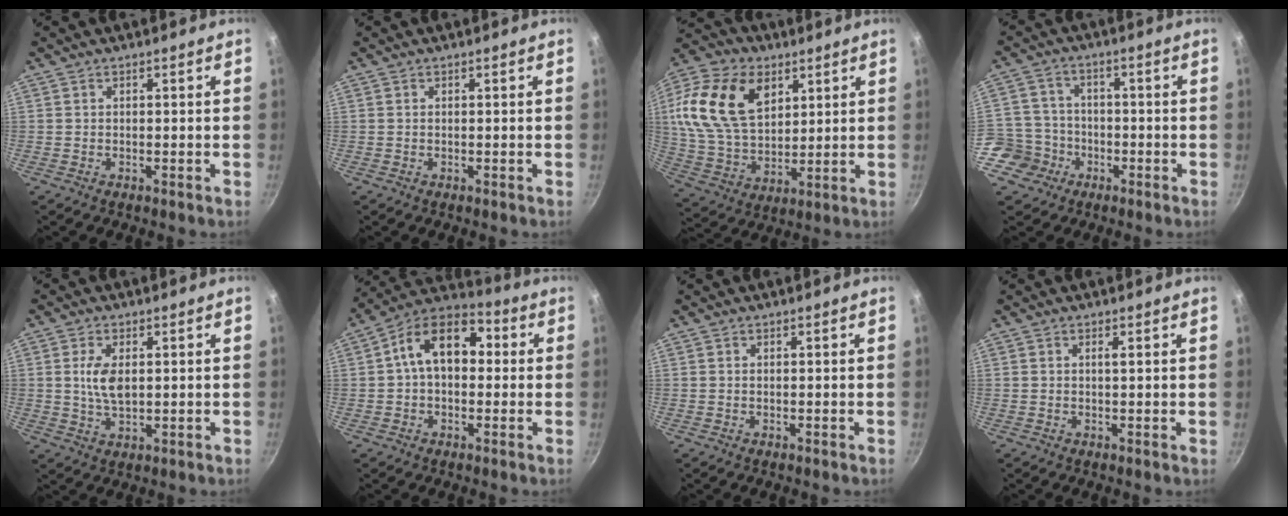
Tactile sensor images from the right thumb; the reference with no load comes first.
{"total": 0.0}
{"total": 22.2, "force": [7.9, 14.6, 14.8], "torque": [-0.276, -0.008, 0.146]}
{"total": 7.9, "force": [-3.5, 7.0, 1.2], "torque": [0.005, 0.039, -0.071]}
{"total": 5.8, "force": [0.9, 3.1, 4.8], "torque": [-0.091, -0.005, 0.018]}
{"total": 13.2, "force": [1.6, 8.8, 9.7], "torque": [-0.117, 0.035, 0.003]}
{"total": 0.0}
{"total": 0.8, "force": [0.3, 0.0, 0.8], "torque": [-0.013, -0.001, 0.003]}